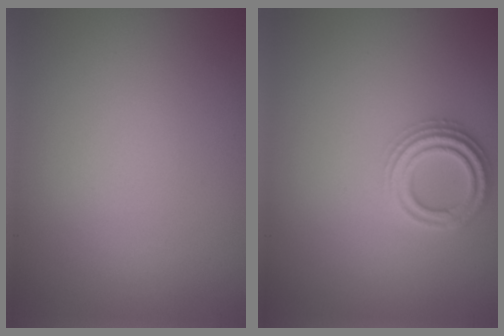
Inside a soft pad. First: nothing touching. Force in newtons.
{"total": 3.0, "press": 2.7, "slide": 1.1}